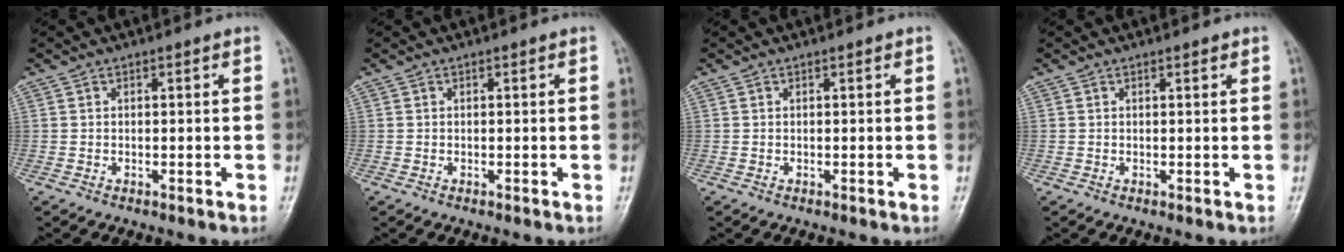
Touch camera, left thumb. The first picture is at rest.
{"total": 0.0}
{"total": 0.0}
{"total": 0.8, "force": [0.5, 0.4, 0.4], "torque": [0.002, -0.002, 0.004]}